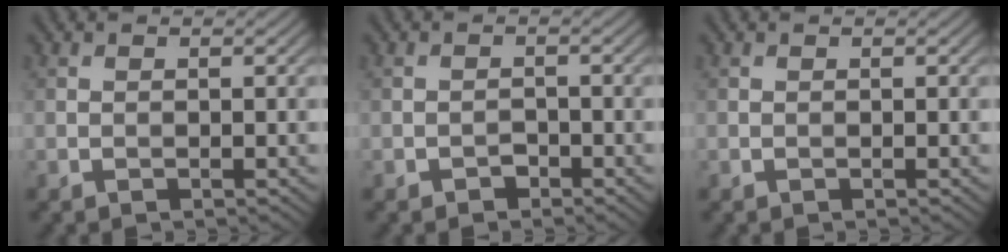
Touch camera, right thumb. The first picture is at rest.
{"total": 1.3, "force": [-1.0, 0.7, 0.5], "torque": [-0.006, 0.003, -0.019]}
{"total": 0.0}